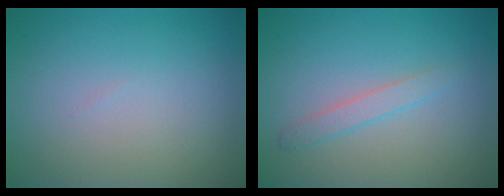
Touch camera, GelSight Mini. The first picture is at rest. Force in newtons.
{"total": 1.4, "press": 1.4, "slide": 0.1}